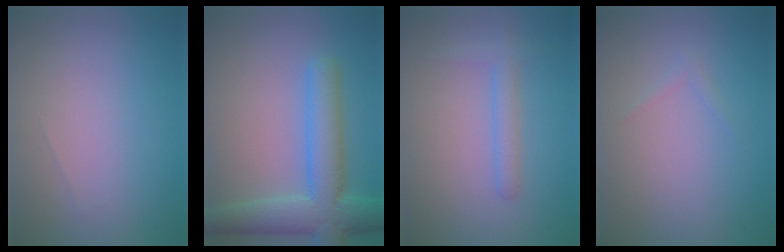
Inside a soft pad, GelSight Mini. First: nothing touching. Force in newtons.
{"total": 6.9, "press": 6.9, "slide": 0.2}
{"total": 1.7, "press": 1.7, "slide": 0.1}
{"total": 0.6, "press": 0.6, "slide": 0.0}